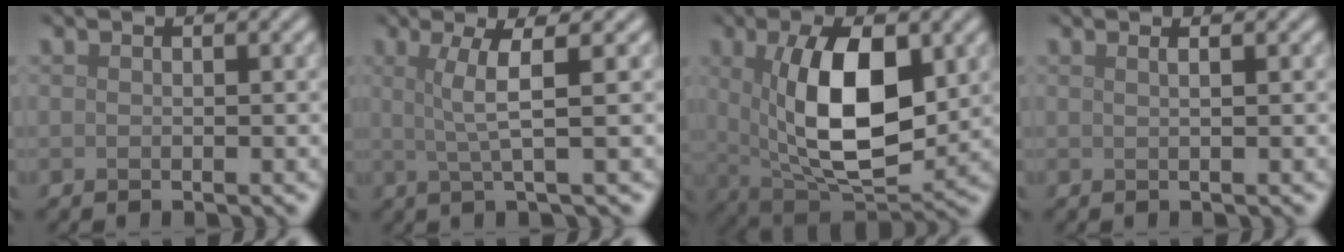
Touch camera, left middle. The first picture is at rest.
{"total": 3.7, "force": [0.8, 0.6, 3.6], "torque": [-0.064, 0.002, 0.016]}
{"total": 10.4, "force": [1.6, 4.8, 9.1], "torque": [-0.162, -0.008, 0.033]}
{"total": 1.6, "force": [0.8, 0.7, 1.1], "torque": [0.000, -0.002, -0.005]}